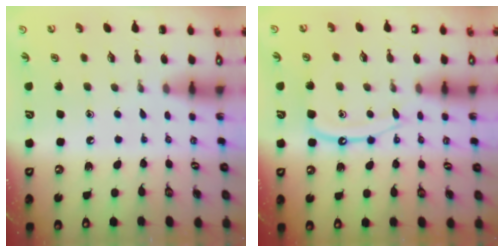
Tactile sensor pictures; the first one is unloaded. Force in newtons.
{"total": 11.4, "press": 11.4, "slide": 1.2}